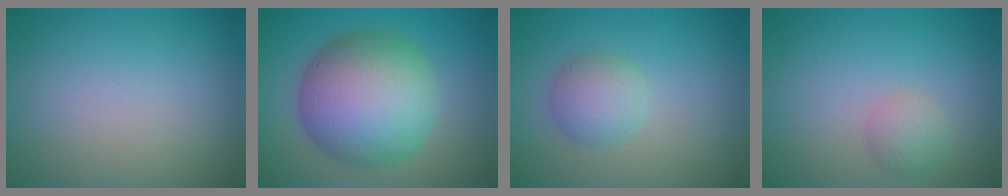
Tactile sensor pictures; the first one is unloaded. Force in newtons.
{"total": 11.8, "press": 11.8, "slide": 0.2}
{"total": 2.9, "press": 2.9, "slide": 0.0}
{"total": 1.9, "press": 1.9, "slide": 0.1}